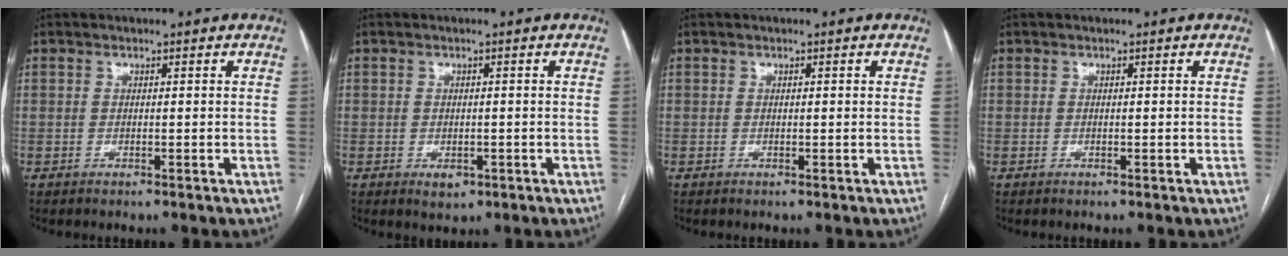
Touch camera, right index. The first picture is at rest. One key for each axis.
{"total": 2.1, "fx": -0.9, "fy": 1.5, "fz": 1.3, "tx": -0.013, "ty": 0.001, "tz": -0.003}
{"total": 0.0}
{"total": 0.0}